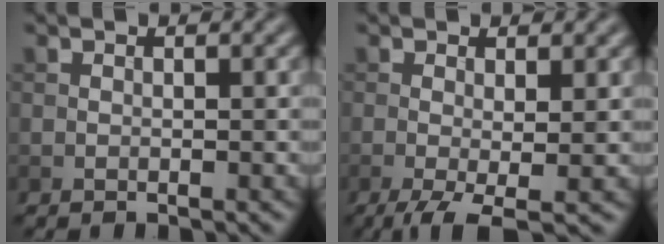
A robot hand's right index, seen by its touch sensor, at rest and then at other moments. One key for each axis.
{"total": 3.7, "fx": -1.3, "fy": 0.8, "fz": 3.3, "tx": -0.069, "ty": -0.008, "tz": -0.025}